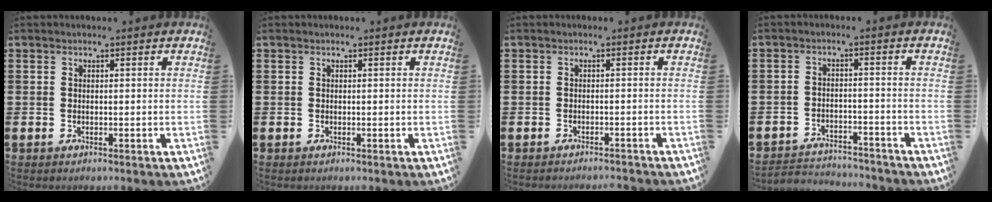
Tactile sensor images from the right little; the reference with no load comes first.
{"total": 0.0}
{"total": 1.0, "force": [-0.9, -0.2, 0.0], "torque": [-0.001, 0.001, -0.020]}
{"total": 2.9, "force": [-2.9, 0.4, -0.1], "torque": [-0.006, 0.002, -0.063]}